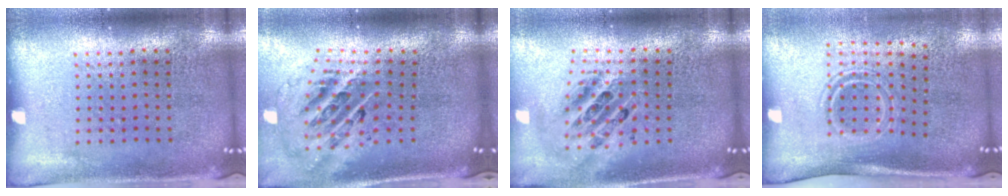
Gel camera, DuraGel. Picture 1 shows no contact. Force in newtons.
{"total": 2.8, "press": 1.9, "slide": 2.1}
{"total": 2.1, "press": 1.6, "slide": 1.4}
{"total": 1.6, "press": 1.0, "slide": 1.3}